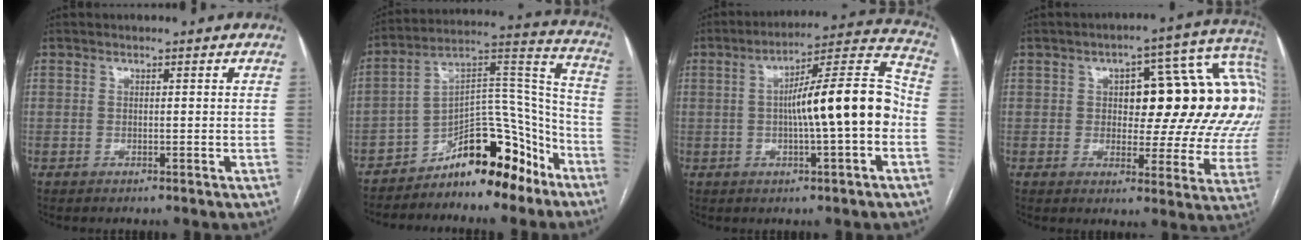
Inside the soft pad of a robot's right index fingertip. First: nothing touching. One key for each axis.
{"total": 14.8, "fx": -10.6, "fy": 5.7, "fz": 8.7, "tx": -0.126, "ty": 0.059, "tz": -0.172}
{"total": 14.2, "fx": -1.5, "fy": 1.2, "fz": 14.1, "tx": -0.217, "ty": 0.032, "tz": -0.025}
{"total": 21.2, "fx": 3.7, "fy": 7.8, "fz": 19.4, "tx": -0.201, "ty": 0.052, "tz": 0.052}